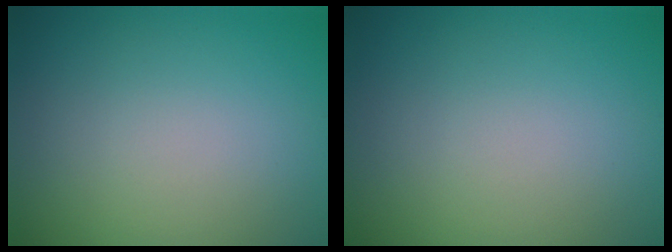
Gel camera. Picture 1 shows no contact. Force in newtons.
{"total": 0.0}